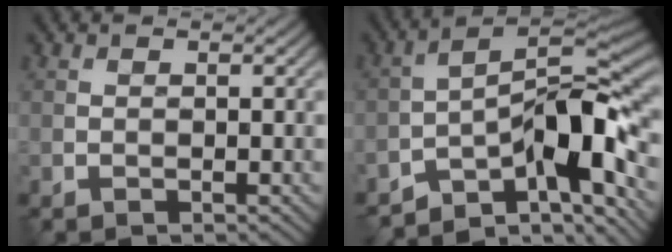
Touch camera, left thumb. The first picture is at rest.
{"total": 12.6, "force": [-8.3, 3.6, 8.9], "torque": [-0.139, -0.001, -0.148]}